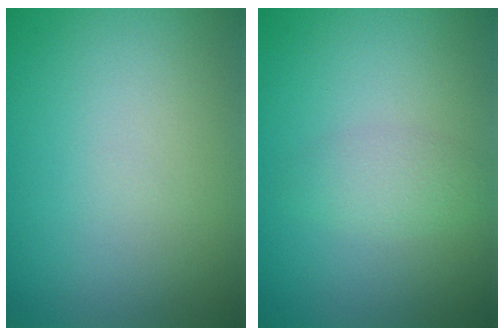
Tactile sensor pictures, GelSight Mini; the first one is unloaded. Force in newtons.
{"total": 1.7, "press": 1.7, "slide": 0.1}